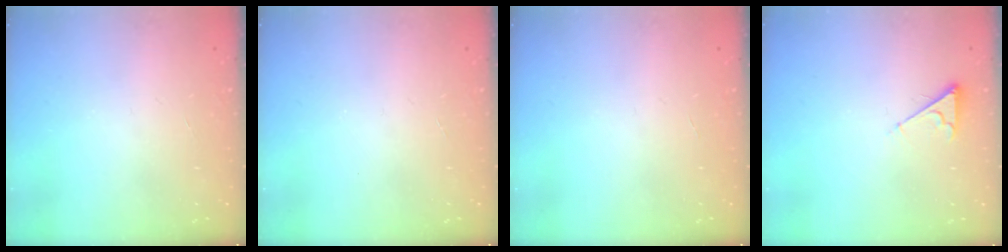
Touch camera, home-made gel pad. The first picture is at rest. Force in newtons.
{"total": 0.0}
{"total": 0.0}
{"total": 3.9, "press": 3.9, "slide": 0.6}